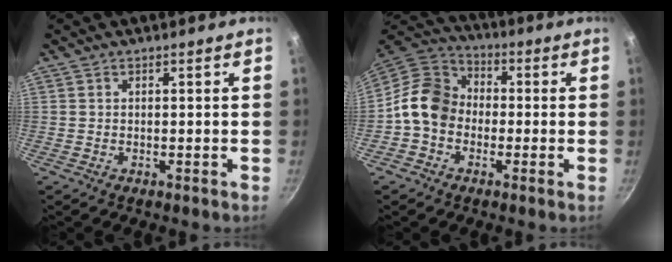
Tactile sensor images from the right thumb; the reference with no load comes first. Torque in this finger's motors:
{"motor_torque": [1.59, 1.81, 0.71, -0.91, 0.10]}